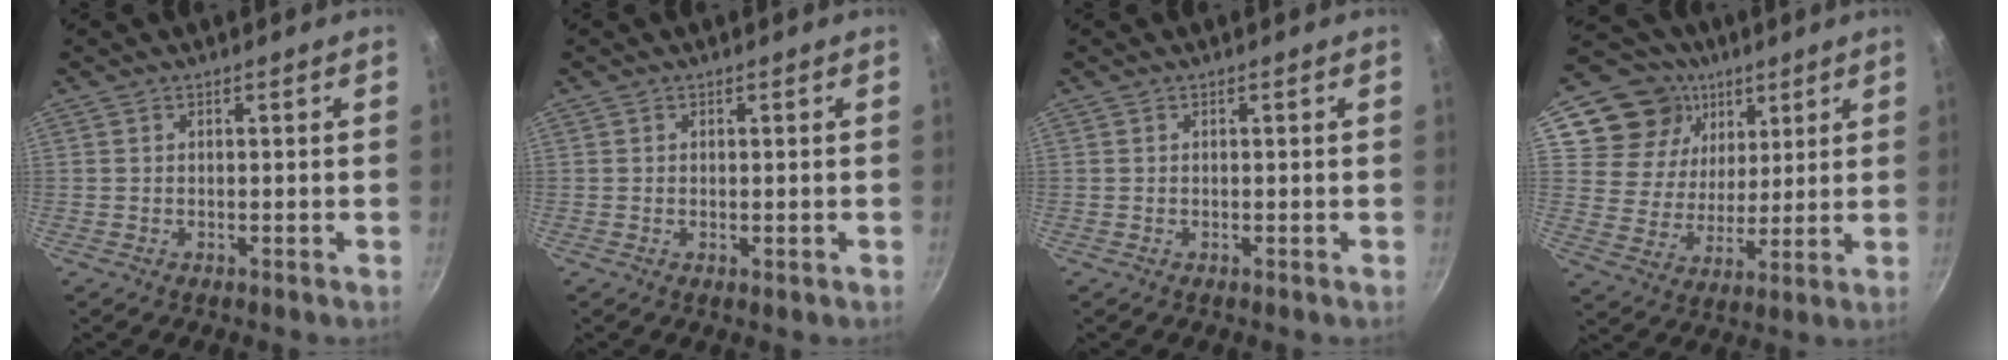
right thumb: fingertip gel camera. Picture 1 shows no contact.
{"total": 0.6, "force": [0.0, 0.2, 0.5], "torque": [-0.007, -0.003, -0.002]}
{"total": 0.0}
{"total": 16.5, "force": [8.2, 13.0, 5.8], "torque": [-0.078, -0.024, 0.146]}